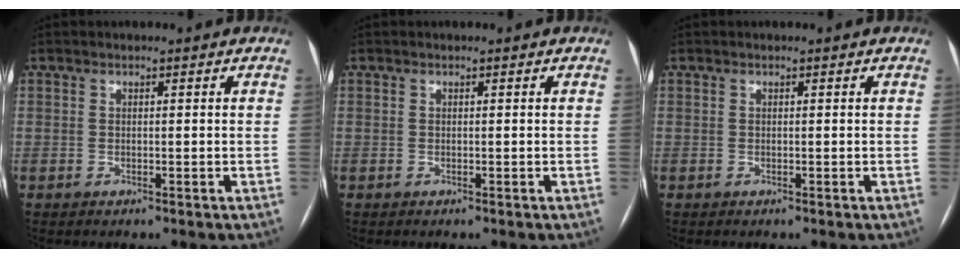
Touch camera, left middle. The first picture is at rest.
{"total": 0.0}
{"total": 0.0}